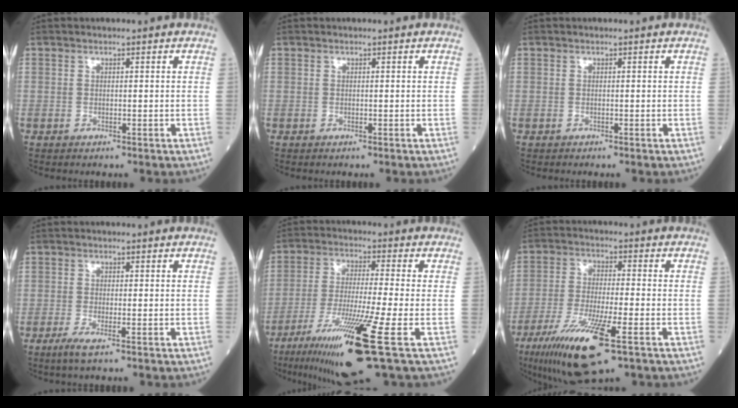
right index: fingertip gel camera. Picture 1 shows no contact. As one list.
[{"total": 0.0}, {"total": 0.0}, {"total": 2.7, "force": [-1.5, 0.1, 2.2], "torque": [-0.048, -0.009, -0.031]}, {"total": 15.7, "force": [-7.9, -0.9, 13.5], "torque": [-0.245, -0.046, -0.141]}, {"total": 13.6, "force": [-7.1, 1.6, 11.5], "torque": [-0.221, -0.032, -0.122]}]